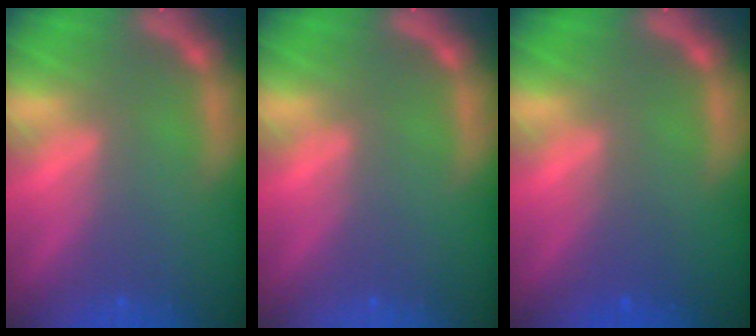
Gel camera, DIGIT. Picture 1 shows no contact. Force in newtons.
{"total": 0.0}
{"total": 1.4}